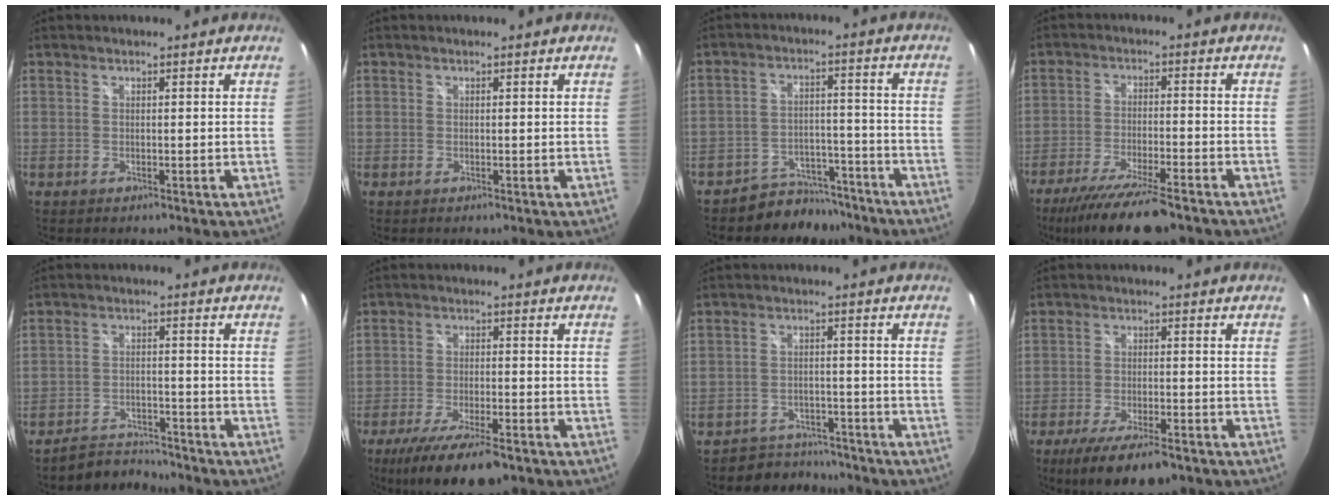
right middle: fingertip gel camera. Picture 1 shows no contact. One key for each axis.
{"total": 0.0}
{"total": 8.1, "fx": -7.2, "fy": 3.8, "fz": 0.6, "tx": -0.015, "ty": 0.026, "tz": -0.101}
{"total": 14.1, "fx": -11.2, "fy": 2.3, "fz": 8.3, "tx": -0.171, "ty": -0.036, "tz": -0.185}
{"total": 6.4, "fx": -6.2, "fy": 1.2, "fz": 0.5, "tx": -0.033, "ty": 0.005, "tz": -0.102}
{"total": 12.6, "fx": -8.9, "fy": 3.2, "fz": 8.3, "tx": -0.173, "ty": -0.037, "tz": -0.151}
{"total": 7.1, "fx": -6.4, "fy": 3.1, "fz": 0.4, "tx": -0.018, "ty": 0.011, "tz": -0.091}
{"total": 10.6, "fx": -7.6, "fy": 2.8, "fz": 6.8, "tx": -0.146, "ty": -0.031, "tz": -0.126}